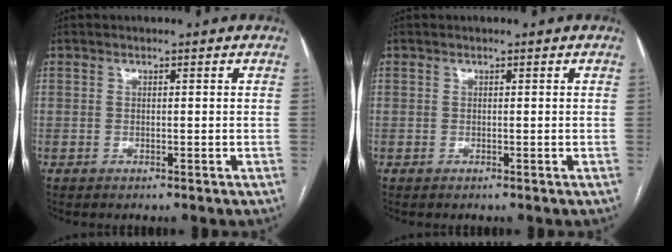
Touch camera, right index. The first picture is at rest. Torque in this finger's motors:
{"motor_torque": [0.00, 0.00, 0.00, 0.00]}